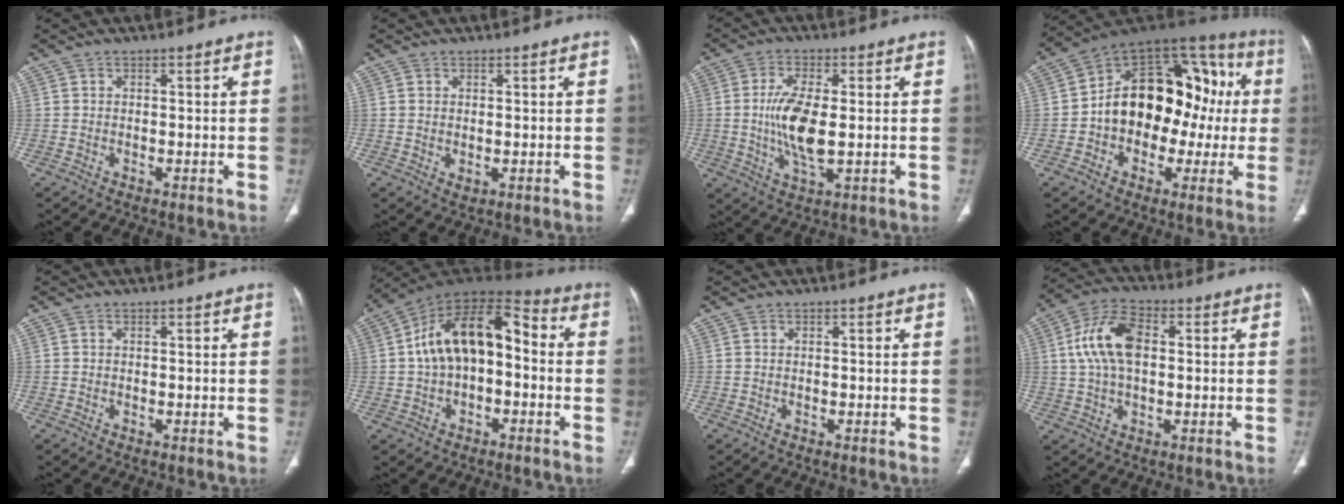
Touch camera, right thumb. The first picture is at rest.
{"total": 1.2, "force": [0.0, 0.8, 0.9], "torque": [-0.016, -0.006, 0.006]}
{"total": 9.6, "force": [-0.3, 3.7, 8.9], "torque": [-0.186, -0.011, -0.002]}
{"total": 23.0, "force": [0.1, 15.5, 17.0], "torque": [-0.209, 0.058, 0.000]}
{"total": 0.0}
{"total": 16.3, "force": [0.2, 9.4, 13.3], "torque": [-0.200, 0.051, -0.009]}
{"total": 0.0}
{"total": 11.4, "force": [1.5, 6.6, 9.2], "torque": [-0.182, 0.020, 0.026]}